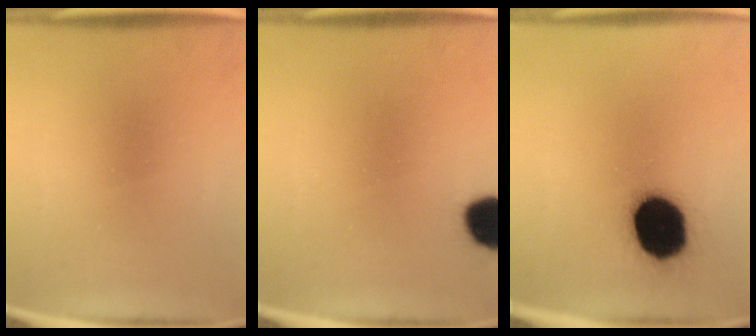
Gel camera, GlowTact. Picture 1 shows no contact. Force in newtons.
{"total": 8.6}
{"total": 19.4}